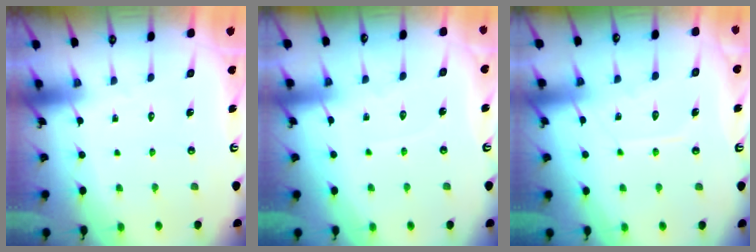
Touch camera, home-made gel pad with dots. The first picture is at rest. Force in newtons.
{"total": 2.9, "press": 2.9, "slide": 0.4}
{"total": 7.6, "press": 7.5, "slide": 0.8}